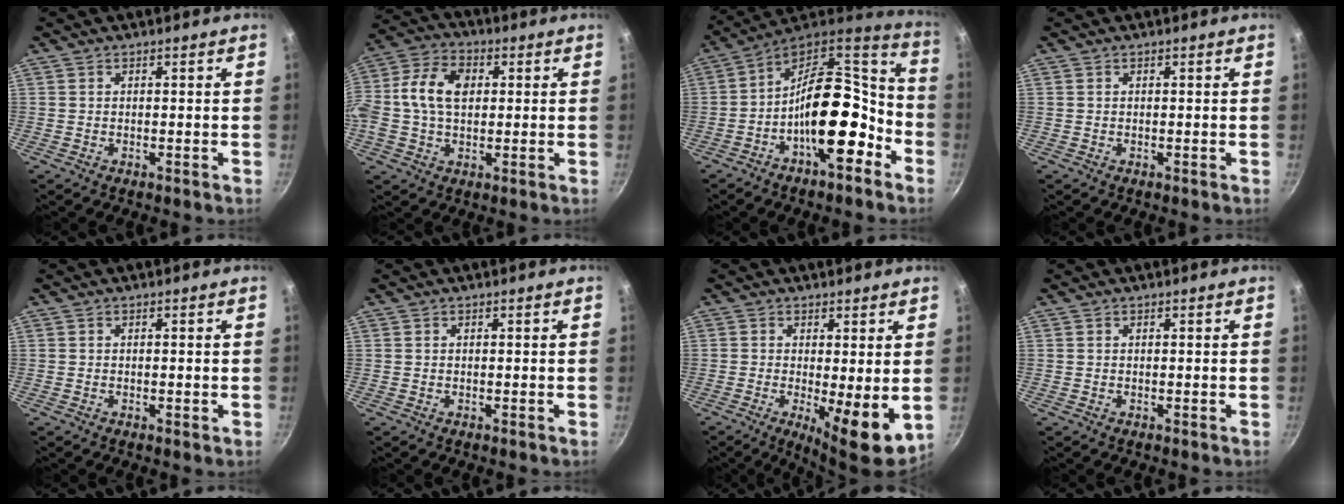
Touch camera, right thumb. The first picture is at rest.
{"total": 12.3, "force": [1.4, 8.2, 9.1], "torque": [-0.161, 0.021, 0.007]}
{"total": 20.4, "force": [-7.4, 10.3, 16.0], "torque": [-0.210, 0.073, -0.131]}
{"total": 0.0}
{"total": 0.7, "force": [-0.2, 0.3, 0.6], "torque": [-0.009, 0.001, -0.003]}
{"total": 0.0}
{"total": 8.6, "force": [-0.6, 2.4, 8.2], "torque": [-0.113, -0.018, -0.002]}
{"total": 0.0}